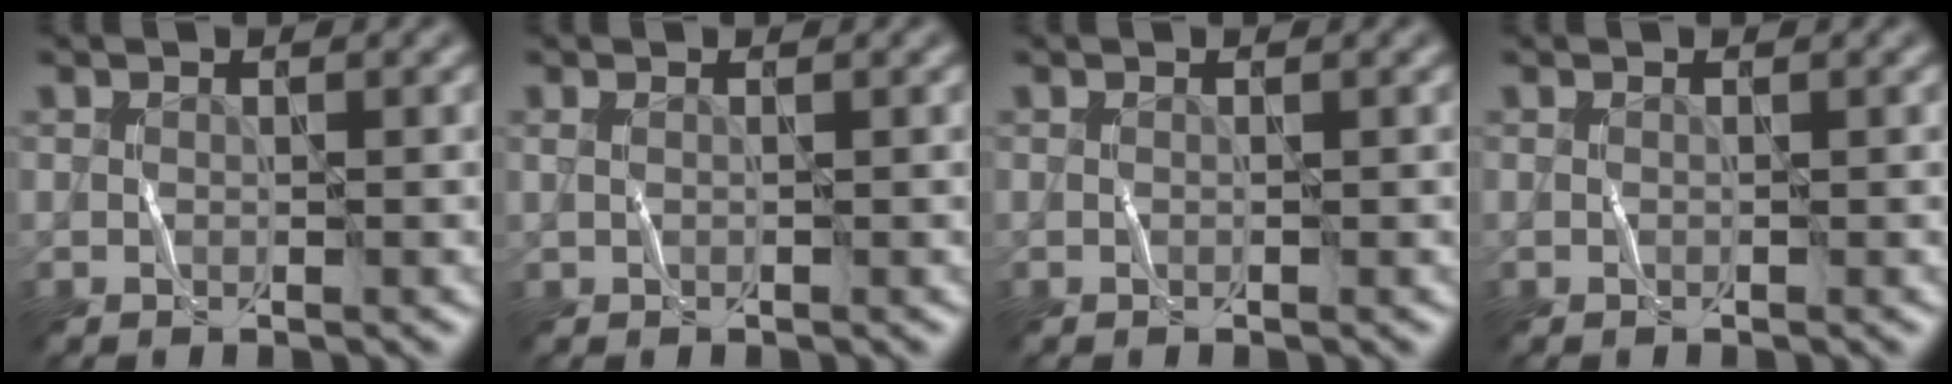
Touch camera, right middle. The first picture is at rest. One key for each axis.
{"total": 0.0}
{"total": 0.0}
{"total": 0.0}